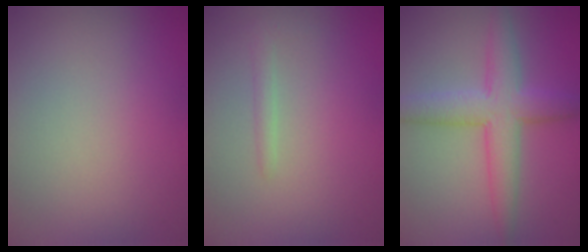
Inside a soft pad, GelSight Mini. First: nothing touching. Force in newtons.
{"total": 0.9, "press": 0.9, "slide": 0.1}
{"total": 5.3, "press": 5.3, "slide": 0.2}